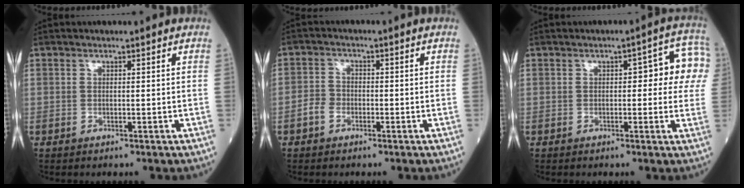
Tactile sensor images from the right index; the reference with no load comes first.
{"total": 2.7, "force": [-1.3, 2.1, 1.1], "torque": [-0.018, 0.007, -0.029]}
{"total": 8.5, "force": [1.6, 3.1, 7.8], "torque": [-0.076, 0.032, 0.013]}